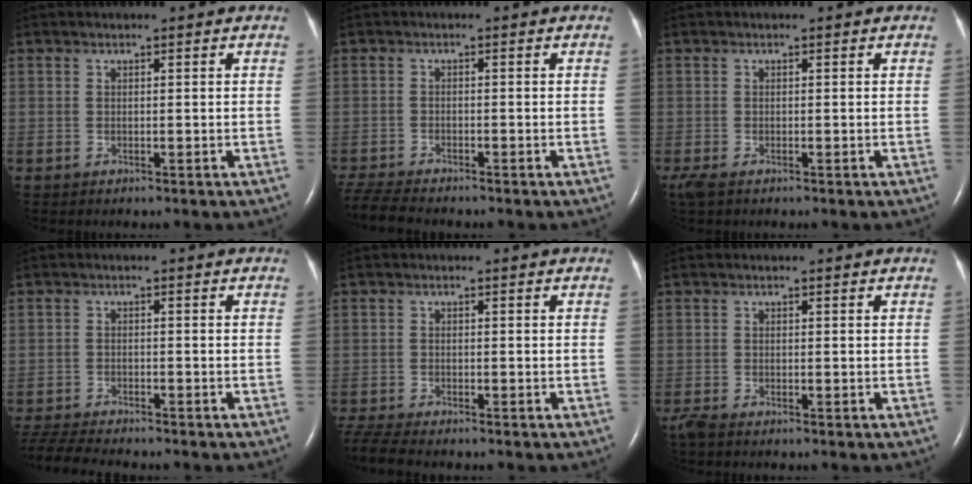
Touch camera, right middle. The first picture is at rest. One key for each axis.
{"total": 6.0, "fx": -5.6, "fy": 0.4, "fz": 2.1, "tx": -0.049, "ty": -0.019, "tz": -0.099}
{"total": 2.5, "fx": -1.6, "fy": 0.9, "fz": 1.6, "tx": -0.043, "ty": -0.010, "tz": -0.029}
{"total": 8.4, "fx": -7.8, "fy": 0.7, "fz": 3.0, "tx": -0.060, "ty": -0.016, "tz": -0.130}
{"total": 5.5, "fx": -5.0, "fy": 0.3, "fz": 2.2, "tx": -0.055, "ty": -0.018, "tz": -0.090}
{"total": 1.7, "fx": -1.4, "fy": 0.2, "fz": 0.8, "tx": -0.028, "ty": -0.007, "tz": -0.030}